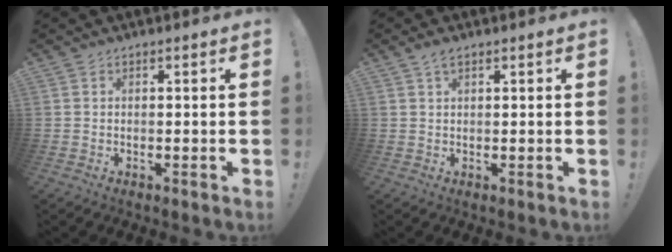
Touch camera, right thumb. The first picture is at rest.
{"total": 2.4, "force": [1.4, 1.0, 1.6], "torque": [-0.034, 0.001, 0.025]}